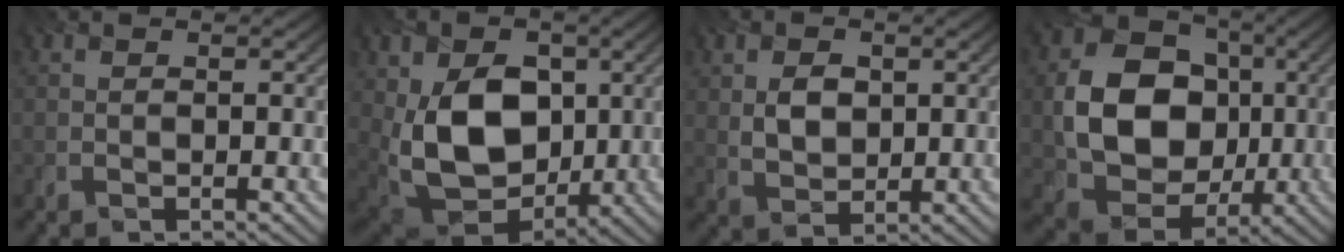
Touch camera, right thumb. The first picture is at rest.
{"total": 13.3, "force": [0.9, 9.5, 9.3], "torque": [-0.188, -0.013, 0.022]}
{"total": 4.4, "force": [1.1, 3.1, 2.9], "torque": [-0.063, -0.001, 0.021]}
{"total": 13.1, "force": [0.1, 10.7, 7.5], "torque": [-0.151, -0.005, -0.001]}